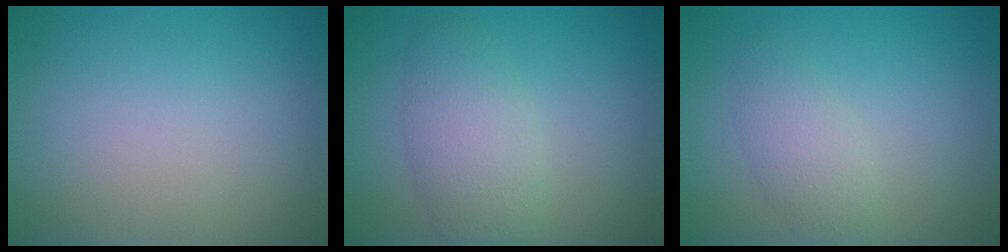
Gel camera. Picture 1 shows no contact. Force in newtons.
{"total": 3.9, "press": 3.9, "slide": 0.2}
{"total": 2.3, "press": 2.3, "slide": 0.1}